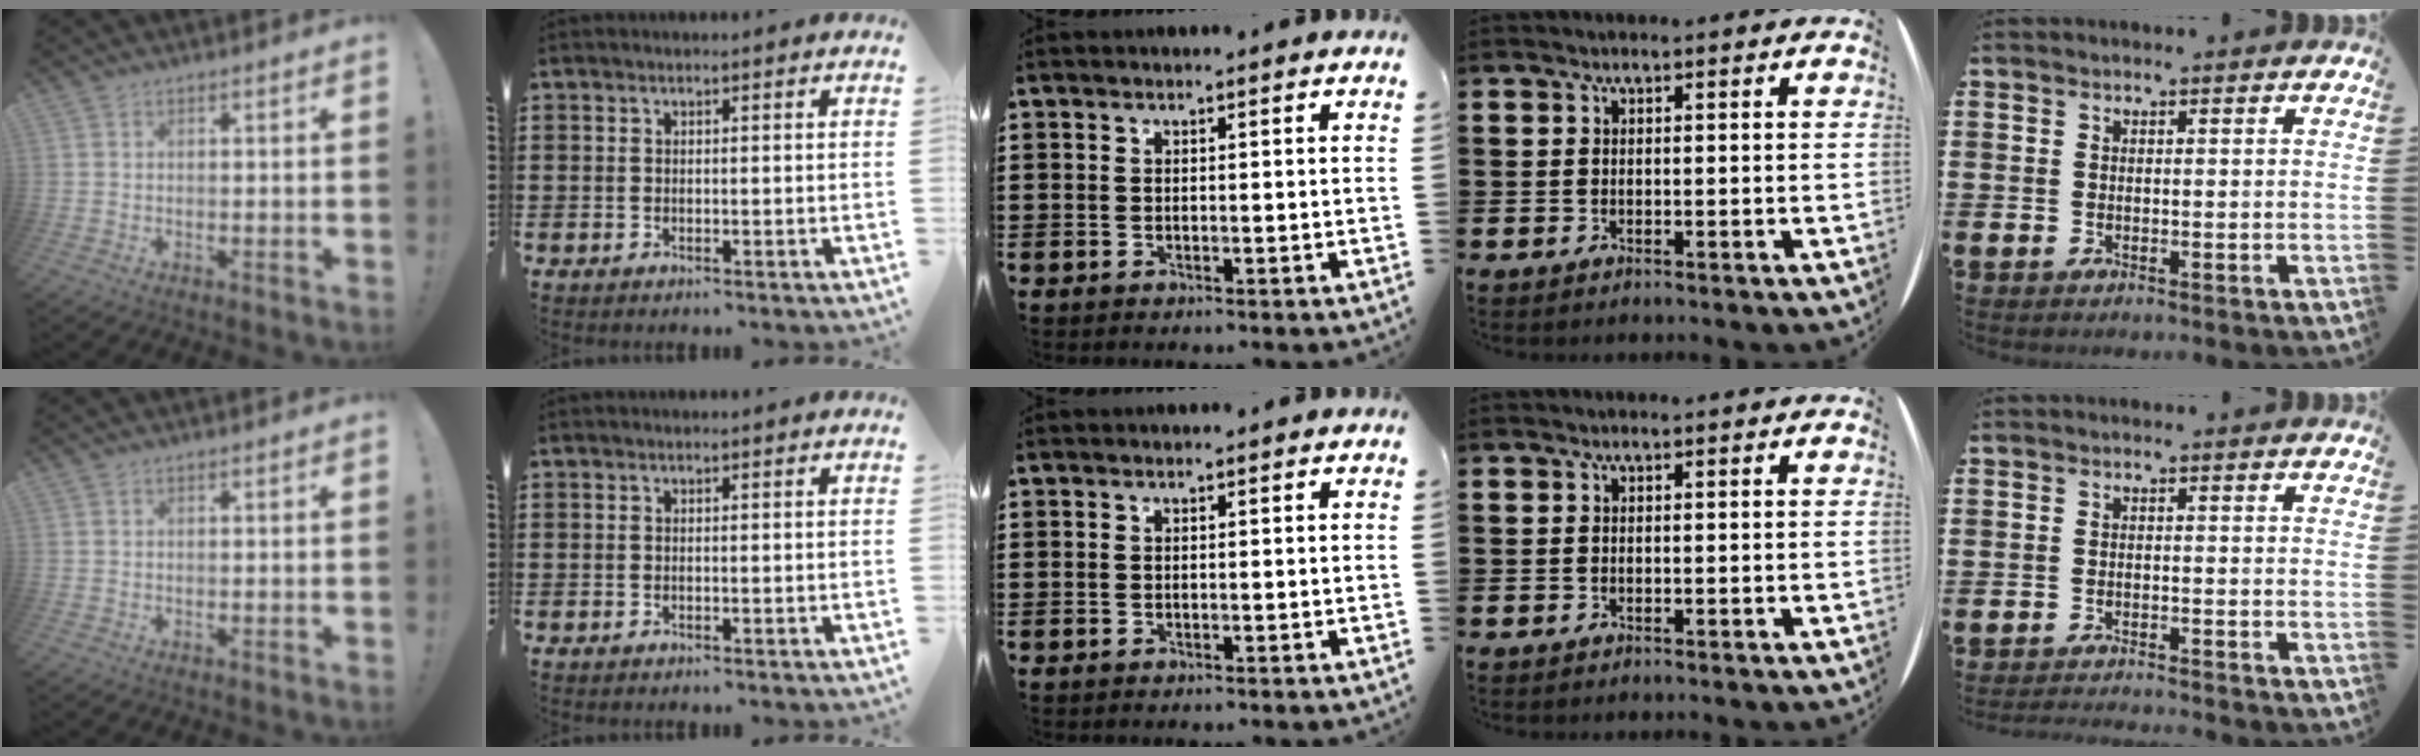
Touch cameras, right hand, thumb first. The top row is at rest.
{"little": {"total": 1.5, "force": [-1.5, -0.2, 0.1], "torque": [-0.002, 0.003, -0.029]}}